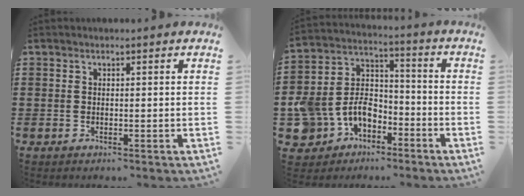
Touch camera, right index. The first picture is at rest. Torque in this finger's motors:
{"motor_torque": [1.19, -0.95, 0.38, 0.14]}